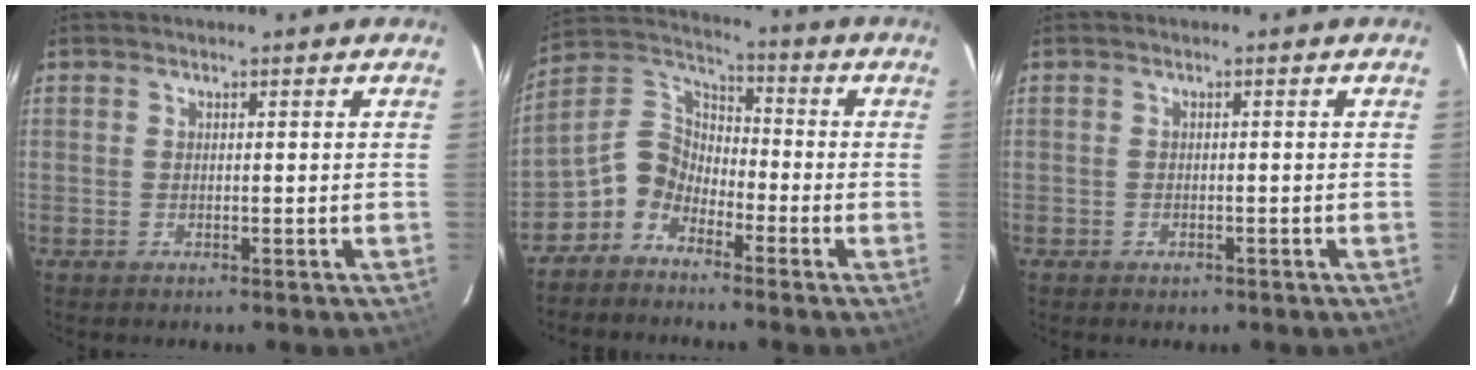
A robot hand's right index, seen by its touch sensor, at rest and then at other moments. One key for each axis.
{"total": 7.4, "fx": -5.0, "fy": 4.9, "fz": 2.3, "tx": -0.051, "ty": 0.038, "tz": -0.122}
{"total": 1.4, "fx": -0.8, "fy": 1.1, "fz": 0.5, "tx": -0.009, "ty": 0.001, "tz": -0.009}